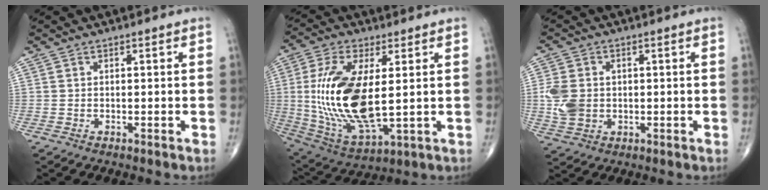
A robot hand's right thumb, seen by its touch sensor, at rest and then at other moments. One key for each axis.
{"total": 19.6, "fx": 1.3, "fy": 8.3, "fz": 17.7, "tx": -0.364, "ty": -0.018, "tz": 0.037}
{"total": 7.0, "fx": 0.0, "fy": 5.4, "fz": 4.6, "tx": -0.092, "ty": 0.003, "tz": 0.006}